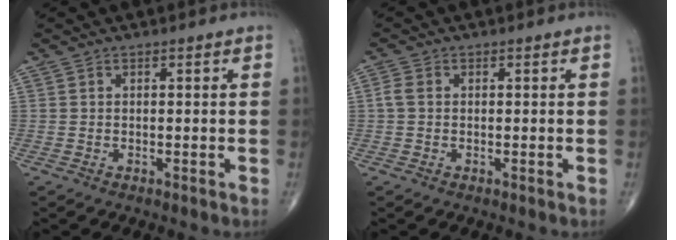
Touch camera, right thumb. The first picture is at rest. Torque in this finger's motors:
{"motor_torque": [-0.06, 0.05, 0.23, 0.00, 0.02]}